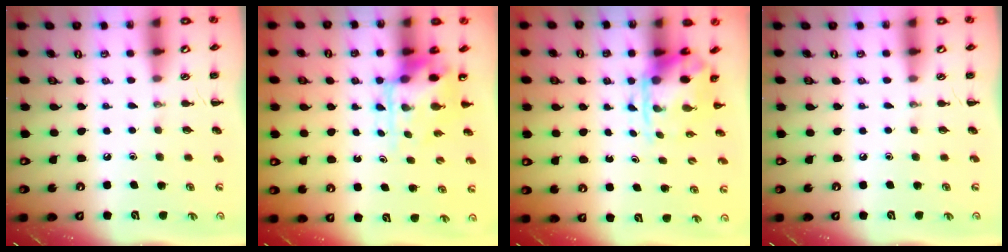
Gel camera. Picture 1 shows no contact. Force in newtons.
{"total": 5.6, "press": 5.4, "slide": 1.4}
{"total": 3.7, "press": 3.6, "slide": 0.9}
{"total": 0.0}